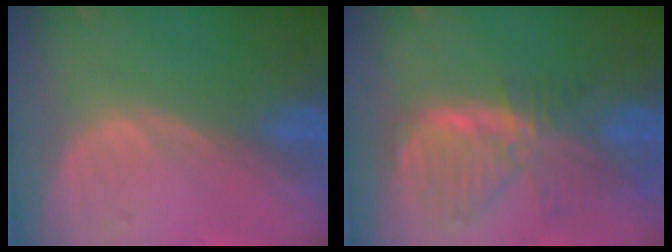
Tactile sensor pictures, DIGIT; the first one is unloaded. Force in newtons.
{"total": 7.7, "press": 7.0, "slide": 3.3}